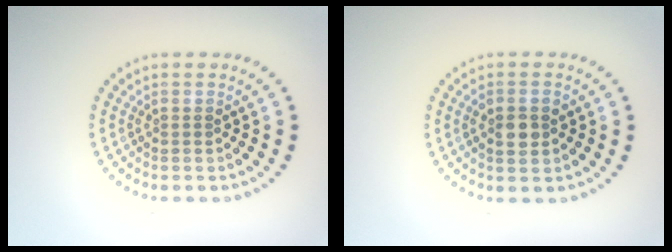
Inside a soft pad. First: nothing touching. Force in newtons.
{"total": 2.3, "press": 2.2, "slide": 0.3}